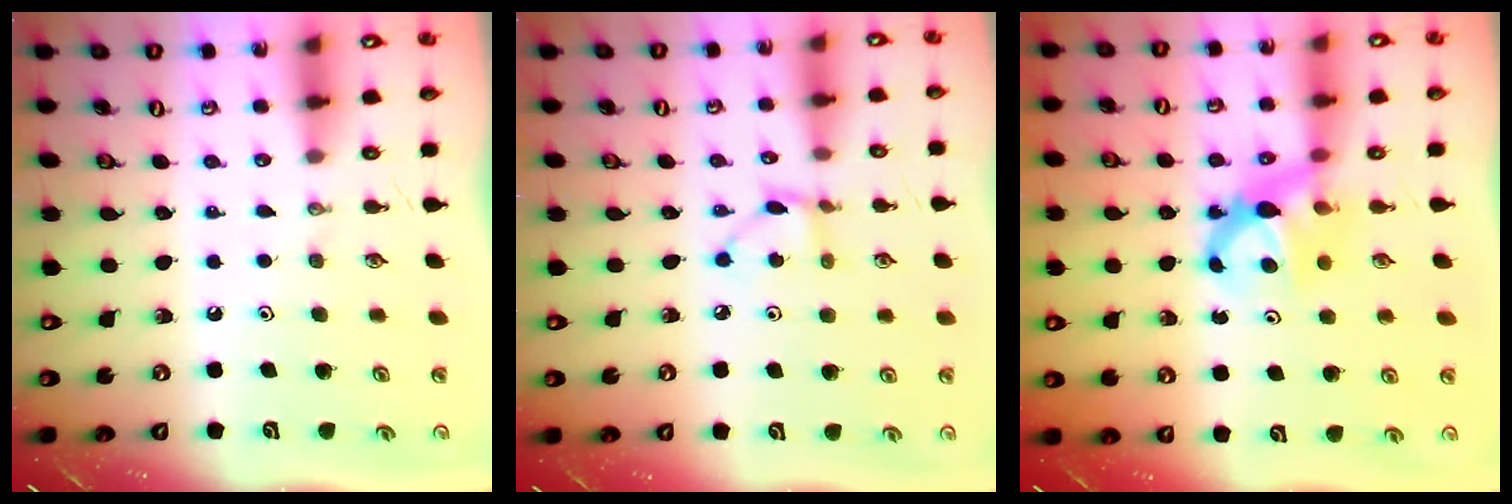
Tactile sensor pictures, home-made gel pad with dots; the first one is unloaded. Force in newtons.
{"total": 4.4, "press": 4.3, "slide": 0.5}
{"total": 6.7, "press": 6.7, "slide": 0.4}